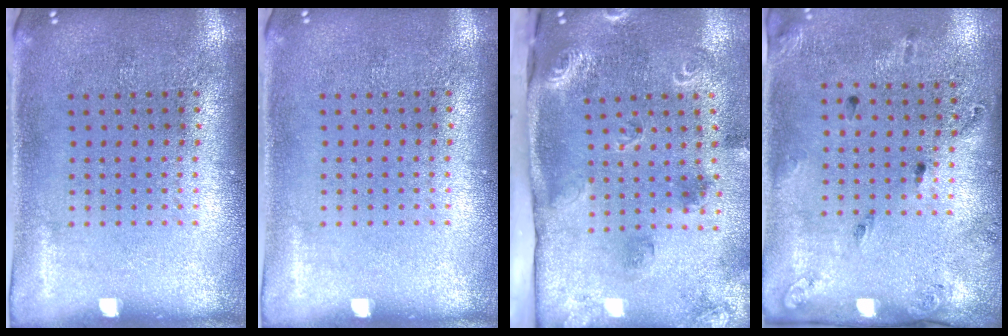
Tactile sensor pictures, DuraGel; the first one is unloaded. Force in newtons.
{"total": 0.0}
{"total": 2.1, "press": 1.8, "slide": 1.1}
{"total": 1.8, "press": 1.0, "slide": 1.5}